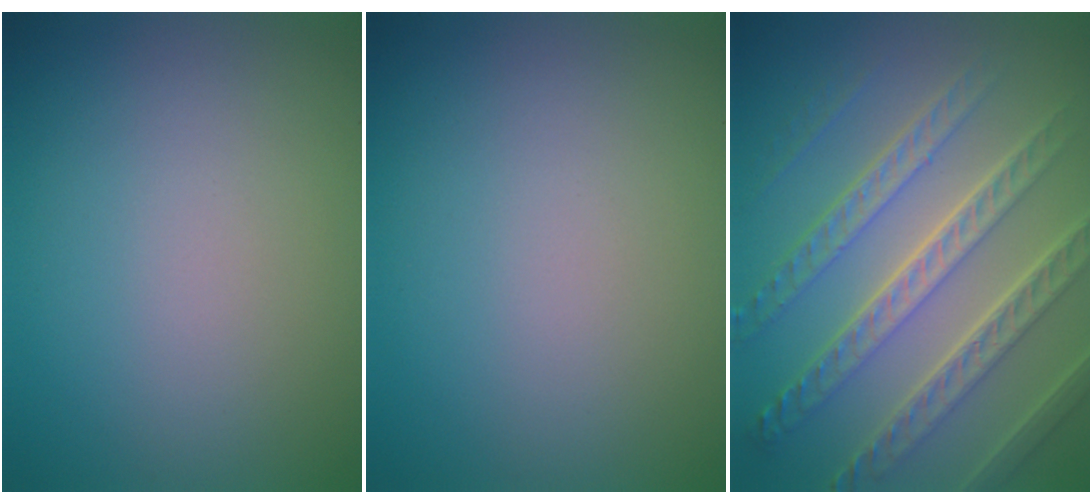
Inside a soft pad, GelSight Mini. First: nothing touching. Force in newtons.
{"total": 0.0}
{"total": 8.4, "press": 6.1, "slide": 5.8}